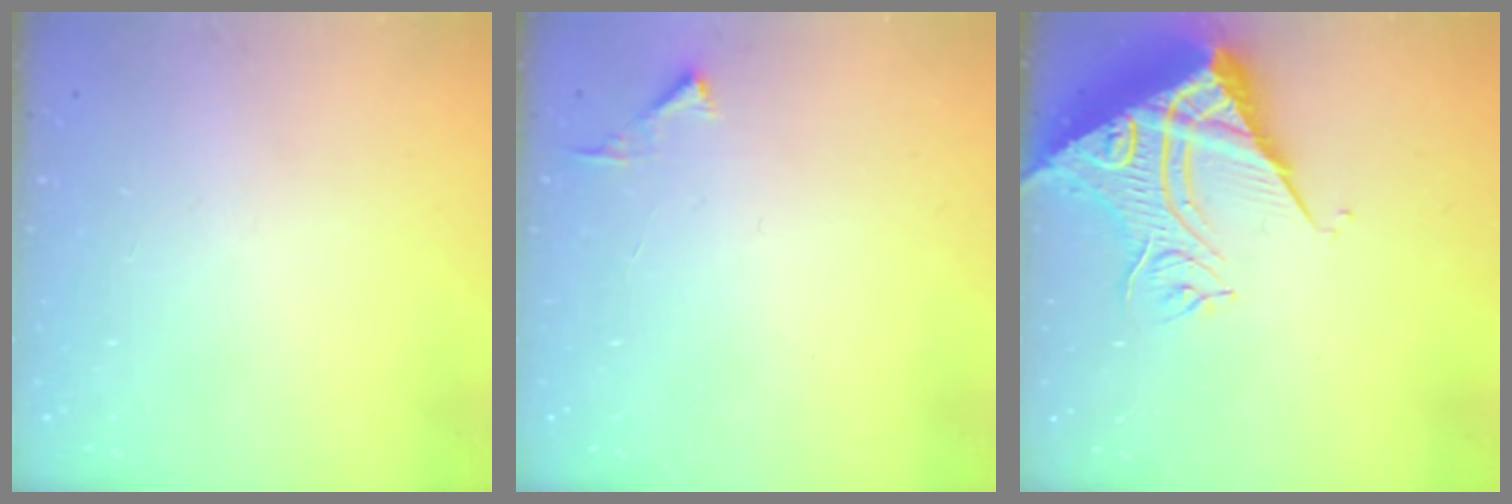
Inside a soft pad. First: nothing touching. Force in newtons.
{"total": 2.8, "press": 2.8, "slide": 0.3}
{"total": 12.0, "press": 11.9, "slide": 0.7}